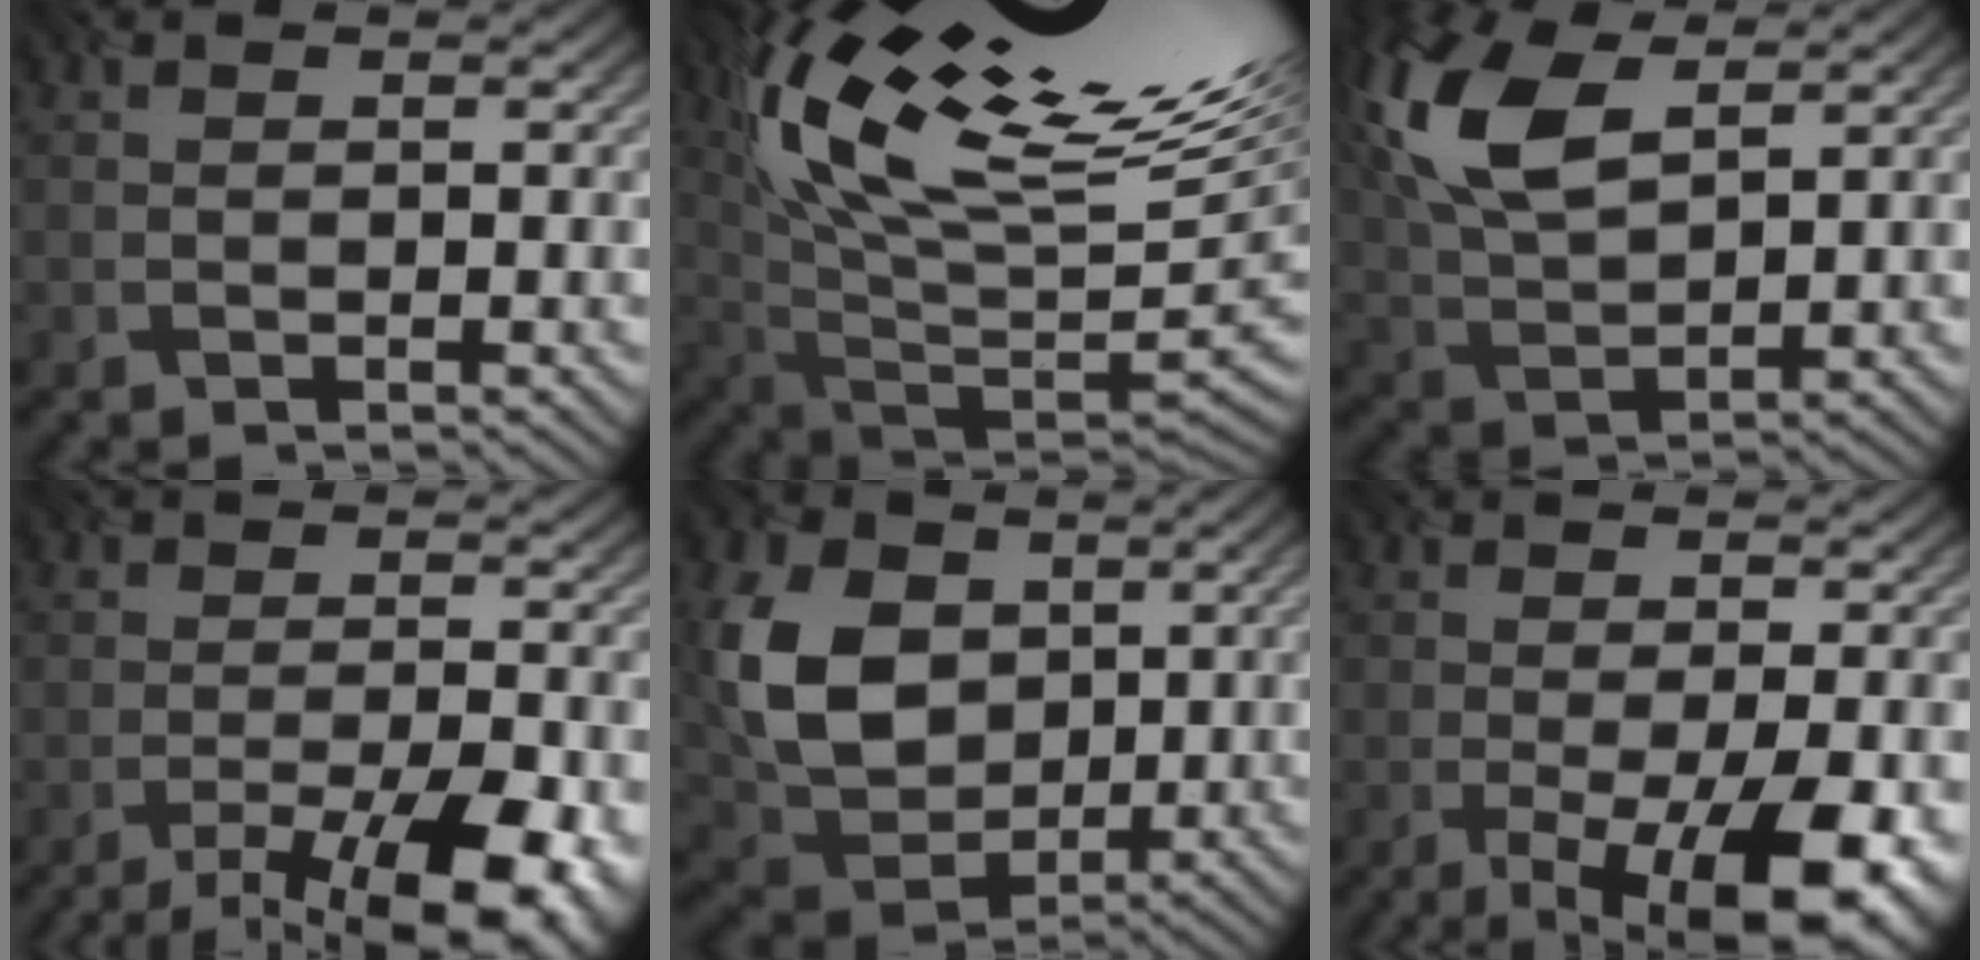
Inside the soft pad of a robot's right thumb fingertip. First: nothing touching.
{"total": 18.7, "force": [10.3, 6.4, 14.2], "torque": [-0.267, 0.028, 0.190]}
{"total": 10.1, "force": [4.5, 4.6, 7.7], "torque": [-0.216, 0.020, 0.095]}
{"total": 10.7, "force": [-7.1, 2.9, 7.4], "torque": [-0.127, -0.008, -0.095]}
{"total": 9.6, "force": [1.8, 7.6, 5.5], "torque": [-0.156, 0.003, 0.041]}
{"total": 13.4, "force": [-6.0, 4.8, 11.0], "torque": [-0.165, -0.017, -0.067]}